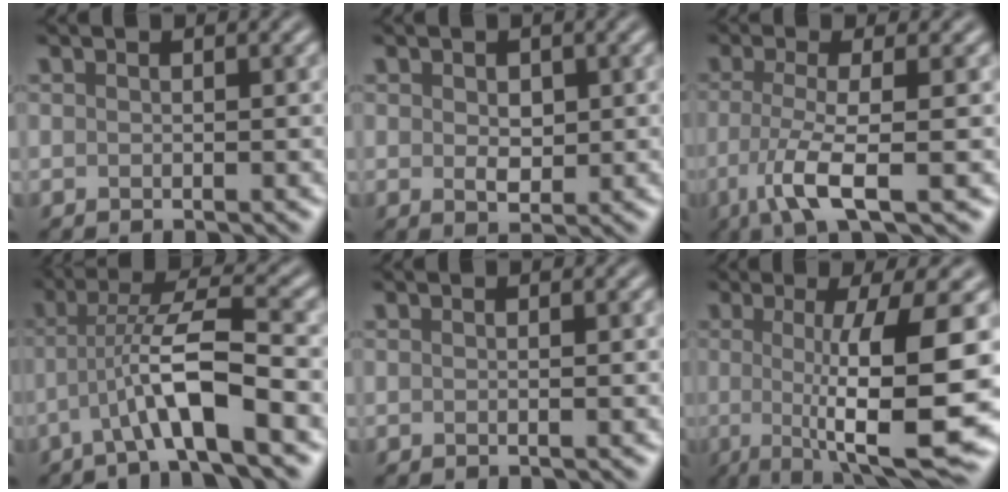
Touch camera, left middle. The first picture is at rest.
{"total": 1.7, "force": [0.3, 1.2, 1.2], "torque": [-0.023, -0.001, 0.010]}
{"total": 5.0, "force": [-1.8, 1.0, 4.5], "torque": [-0.086, -0.008, -0.037]}
{"total": 5.7, "force": [-2.0, 0.8, 5.3], "torque": [-0.099, 0.022, -0.041]}
{"total": 0.6, "force": [0.1, 0.3, 0.5], "torque": [-0.004, -0.006, -0.002]}
{"total": 11.7, "force": [-0.7, 2.5, 11.4], "torque": [-0.146, -0.008, -0.008]}